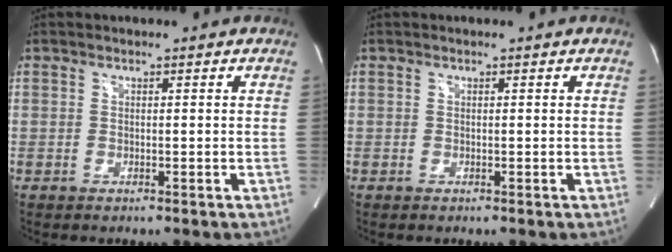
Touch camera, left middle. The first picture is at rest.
{"total": 0.0}